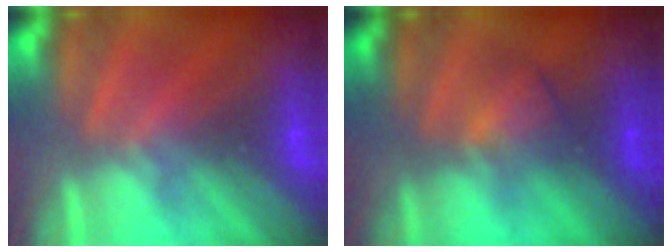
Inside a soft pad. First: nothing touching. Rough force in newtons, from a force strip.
{"total": 2.0}